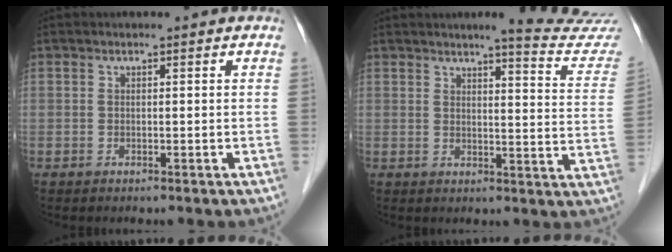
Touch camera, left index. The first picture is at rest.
{"total": 12.6, "force": [12.1, -0.2, 3.5], "torque": [-0.027, -0.075, 0.119]}